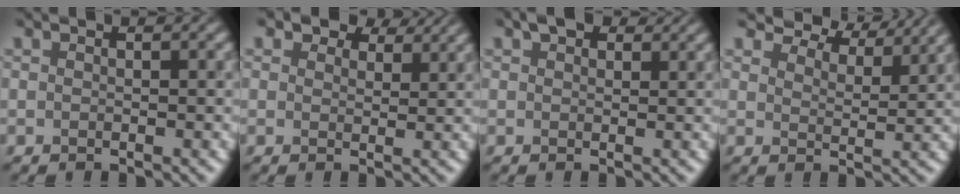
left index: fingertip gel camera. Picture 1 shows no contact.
{"total": 4.6, "force": [3.4, 2.3, 2.0], "torque": [-0.035, 0.004, 0.041]}
{"total": 2.3, "force": [1.6, 1.2, 1.2], "torque": [-0.018, 0.007, 0.020]}
{"total": 6.8, "force": [6.2, 1.7, 2.2], "torque": [-0.038, -0.005, 0.097]}